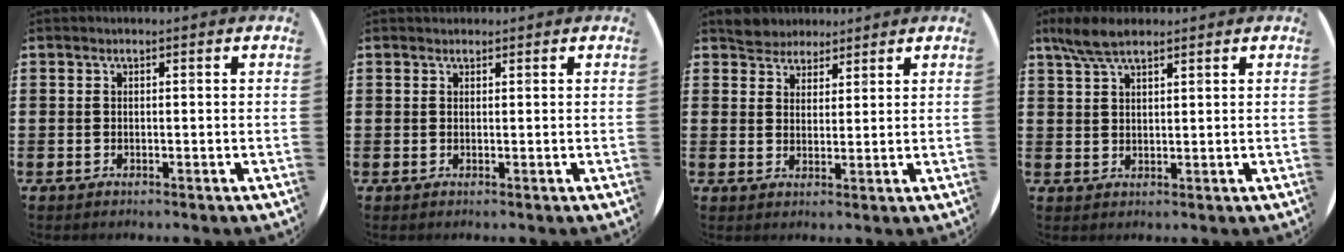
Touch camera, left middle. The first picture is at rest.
{"total": 0.7, "force": [0.6, 0.2, -0.2], "torque": [0.004, 0.005, 0.011]}
{"total": 4.0, "force": [3.7, 1.4, -0.4], "torque": [-0.005, -0.002, 0.072]}
{"total": 4.9, "force": [3.8, 1.4, 2.7], "torque": [-0.061, 0.001, 0.071]}